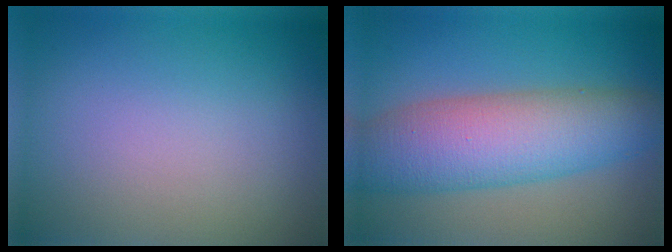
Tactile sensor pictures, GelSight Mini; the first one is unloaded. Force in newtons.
{"total": 8.2, "press": 8.2, "slide": 0.1}